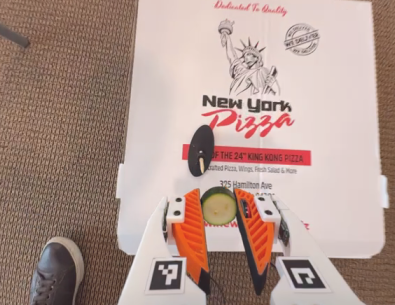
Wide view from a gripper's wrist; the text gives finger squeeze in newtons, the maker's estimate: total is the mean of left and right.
{"total": 7.1, "left": 7.0, "right": 7.2}